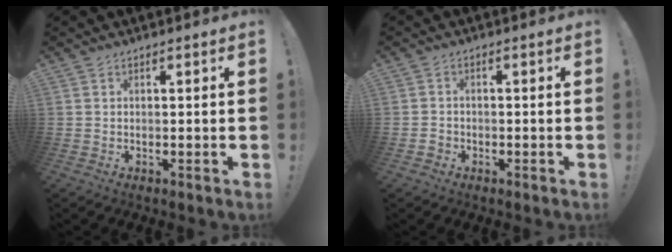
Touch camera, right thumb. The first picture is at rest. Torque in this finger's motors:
{"motor_torque": [-0.08, -0.14, -0.21, 0.26, 0.08]}